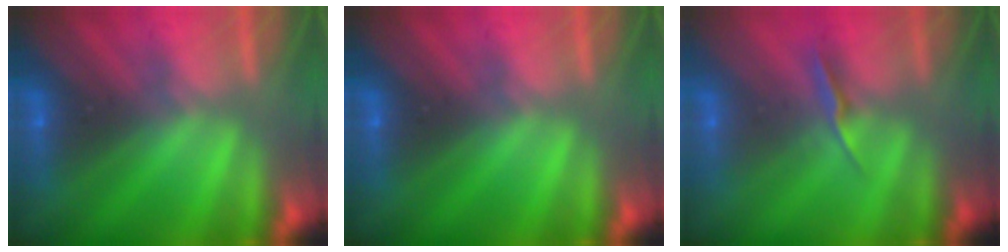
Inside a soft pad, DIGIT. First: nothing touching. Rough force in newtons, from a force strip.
{"total": 0.0}
{"total": 1.3}